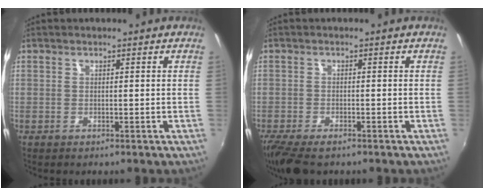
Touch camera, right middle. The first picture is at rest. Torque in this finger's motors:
{"motor_torque": [0.78, -0.64, 0.12, 0.07]}